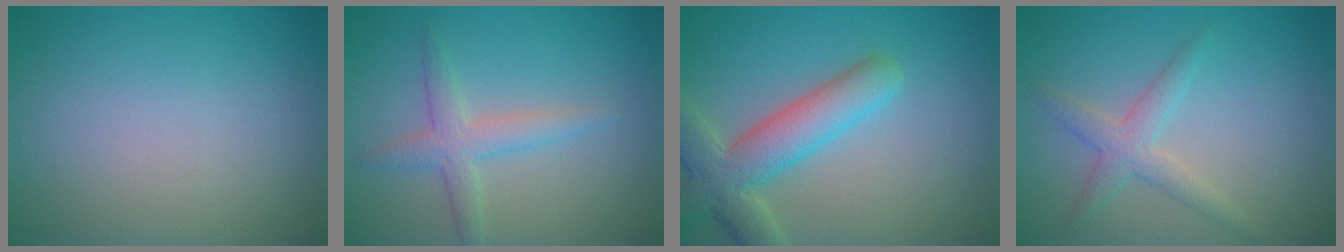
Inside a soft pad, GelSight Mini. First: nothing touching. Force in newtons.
{"total": 2.8, "press": 2.8, "slide": 0.1}
{"total": 6.1, "press": 6.1, "slide": 0.7}
{"total": 2.5, "press": 2.5, "slide": 0.1}